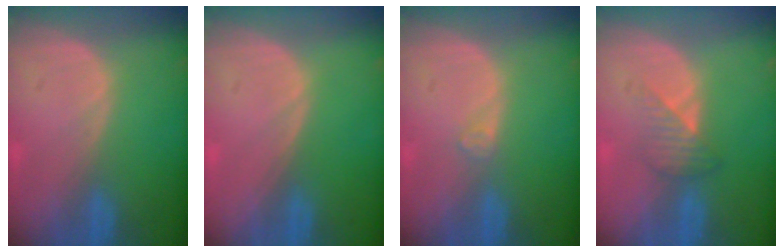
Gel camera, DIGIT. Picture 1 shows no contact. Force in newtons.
{"total": 0.0}
{"total": 1.1, "press": 1.0, "slide": 0.2}
{"total": 3.4, "press": 3.1, "slide": 1.4}